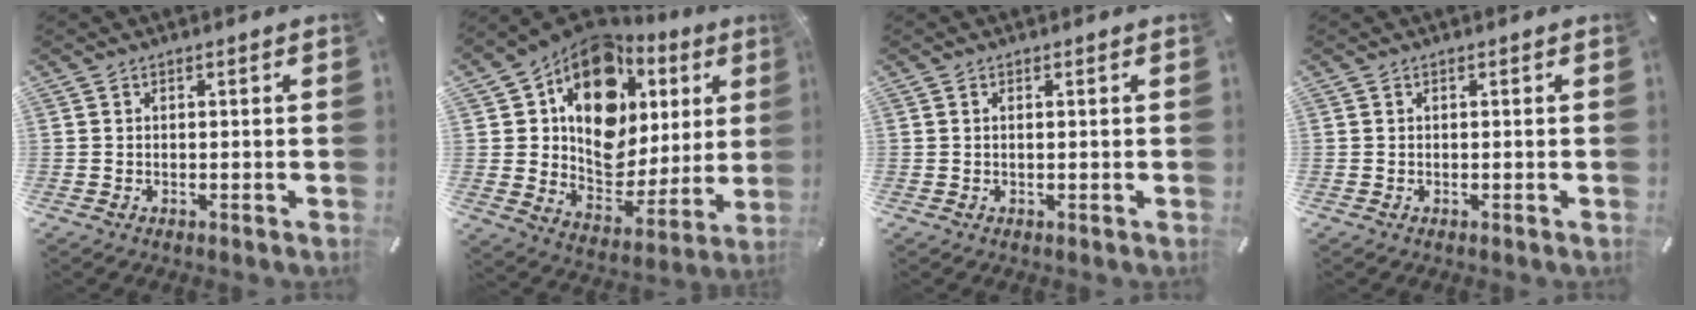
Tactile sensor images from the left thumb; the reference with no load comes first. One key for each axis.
{"total": 16.4, "fx": 8.0, "fy": 11.9, "fz": 7.9, "tx": -0.128, "ty": -0.063, "tz": 0.146}
{"total": 0.6, "fx": 0.1, "fy": 0.1, "fz": 0.6, "tx": -0.010, "ty": -0.001, "tz": 0.002}
{"total": 0.0}